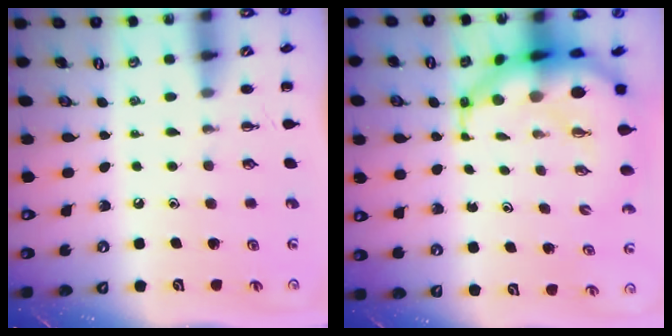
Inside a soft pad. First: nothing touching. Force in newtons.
{"total": 10.8, "press": 10.3, "slide": 3.0}